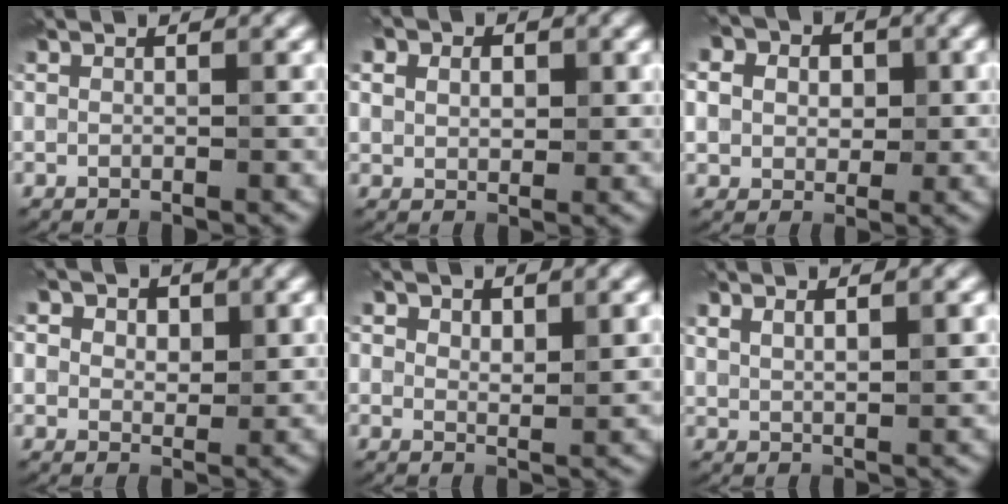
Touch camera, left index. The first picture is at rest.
{"total": 6.8, "force": [3.1, 4.8, 3.7], "torque": [-0.065, 0.024, 0.029]}
{"total": 14.3, "force": [5.3, 11.3, 7.1], "torque": [-0.151, 0.029, 0.080]}
{"total": 7.3, "force": [3.6, 5.0, 3.9], "torque": [-0.057, 0.020, 0.028]}
{"total": 4.1, "force": [1.6, 2.1, 3.2], "torque": [-0.047, -0.003, 0.026]}
{"total": 3.1, "force": [1.3, 1.0, 2.6], "torque": [-0.047, 0.000, 0.026]}